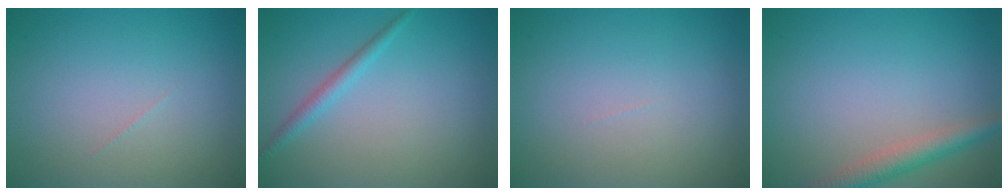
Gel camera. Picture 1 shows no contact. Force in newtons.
{"total": 1.6, "press": 1.6, "slide": 0.1}
{"total": 0.0}
{"total": 3.0, "press": 2.9, "slide": 0.1}